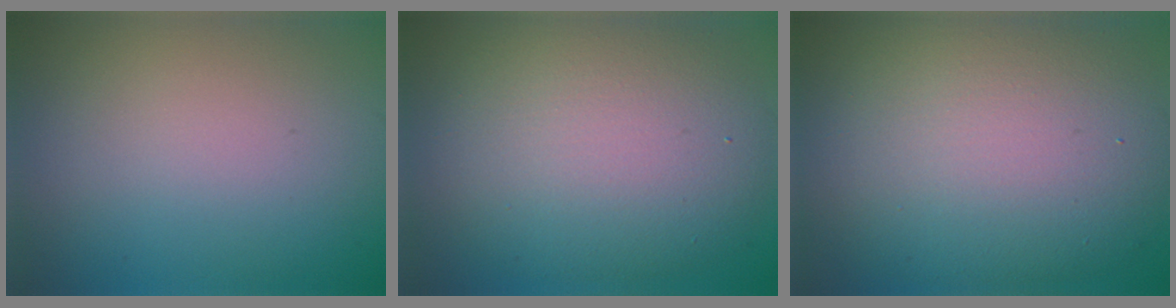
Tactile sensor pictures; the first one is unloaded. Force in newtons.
{"total": 9.6, "press": 9.6, "slide": 0.2}
{"total": 12.0, "press": 12.0, "slide": 0.8}